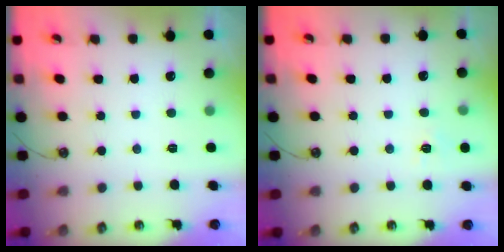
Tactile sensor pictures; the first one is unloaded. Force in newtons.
{"total": 5.4, "press": 5.4, "slide": 0.6}